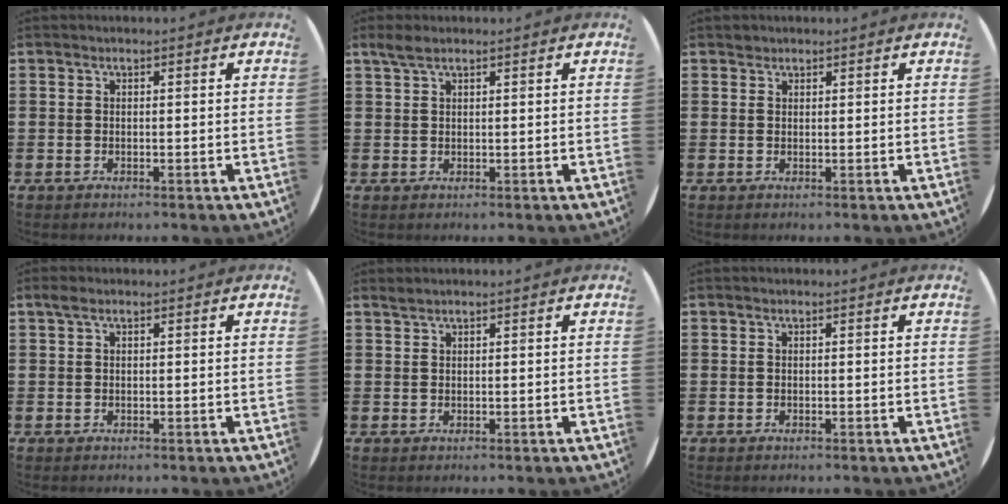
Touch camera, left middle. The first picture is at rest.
{"total": 1.9, "force": [1.4, 0.5, 1.1], "torque": [-0.024, 0.004, 0.026]}
{"total": 0.7, "force": [0.6, 0.3, 0.0], "torque": [0.008, -0.001, 0.011]}
{"total": 0.9, "force": [0.5, 0.4, 0.6], "torque": [-0.013, 0.005, 0.008]}
{"total": 0.7, "force": [0.6, -0.1, 0.1], "torque": [-0.003, -0.002, 0.013]}
{"total": 0.0}